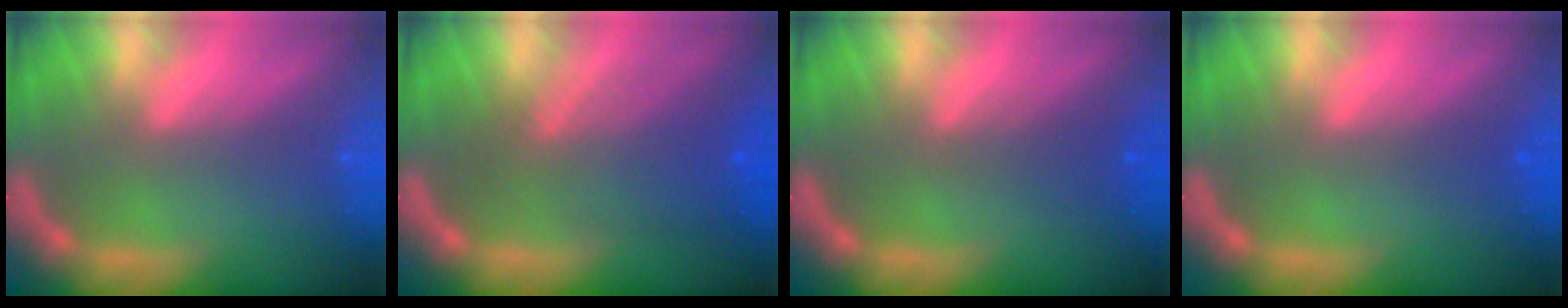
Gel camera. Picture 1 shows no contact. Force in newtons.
{"total": 6.6}
{"total": 2.0}
{"total": 1.0}